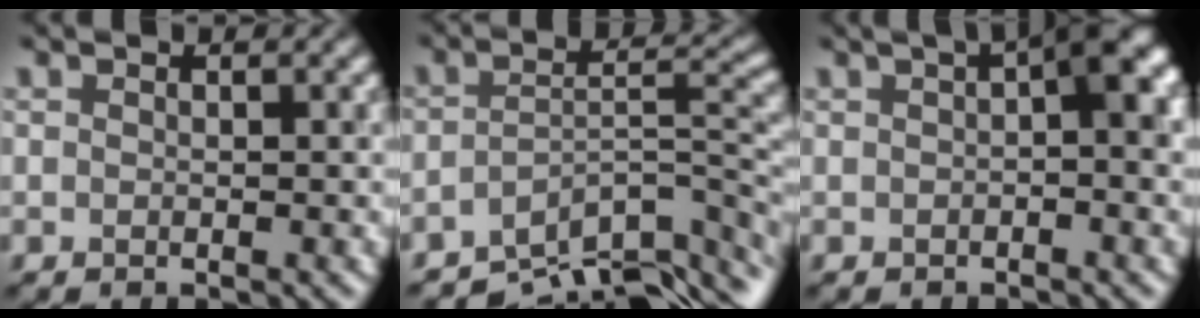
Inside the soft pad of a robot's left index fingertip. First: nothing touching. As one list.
[{"total": 9.2, "force": [-6.7, 2.7, 5.6], "torque": [-0.068, -0.011, -0.113]}, {"total": 4.7, "force": [1.2, 0.9, 4.5], "torque": [-0.050, 0.021, 0.011]}]